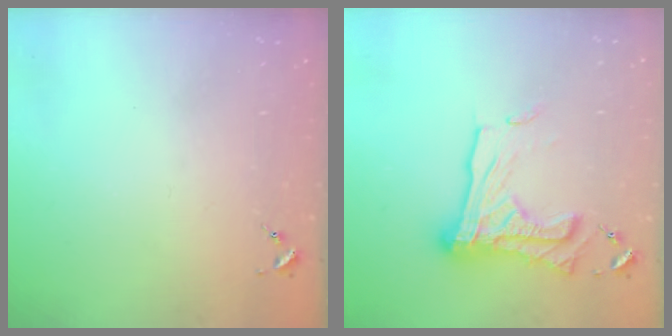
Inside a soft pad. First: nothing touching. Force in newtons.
{"total": 20.0, "press": 19.9, "slide": 1.7}